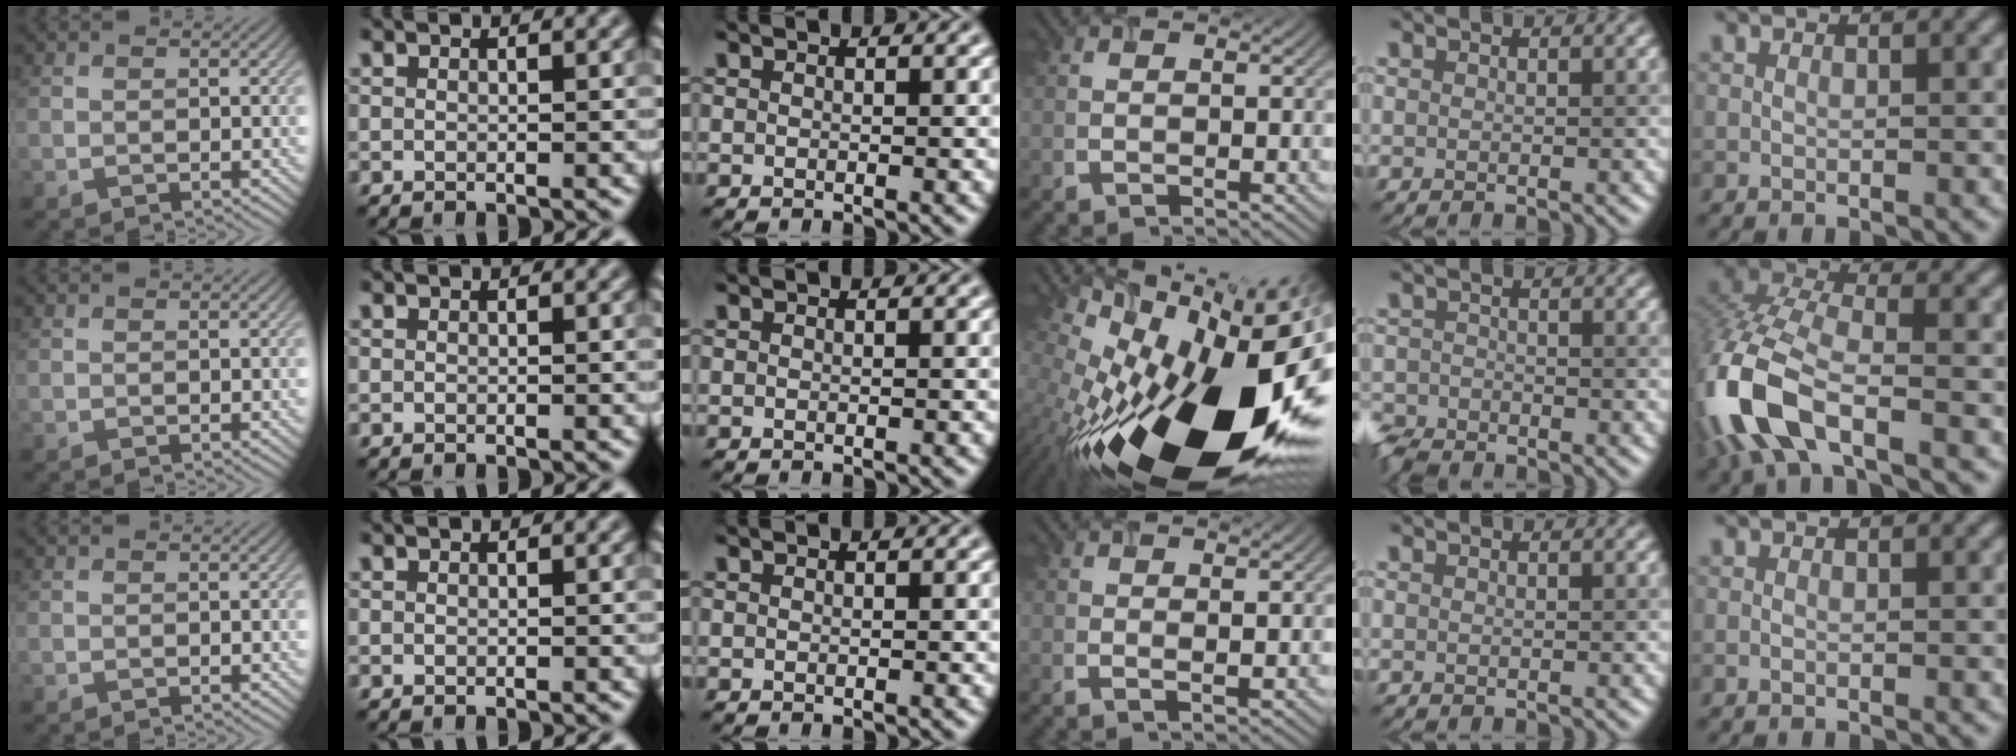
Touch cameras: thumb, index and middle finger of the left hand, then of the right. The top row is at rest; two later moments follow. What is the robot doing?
{"motion": "lift_and_place", "object": "timer"}